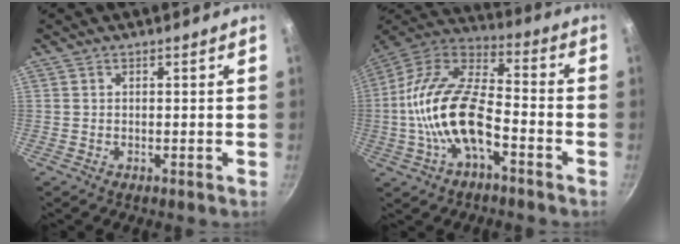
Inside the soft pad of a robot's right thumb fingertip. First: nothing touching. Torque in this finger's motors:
{"motor_torque": [-0.17, 1.13, 2.12, -0.66, 0.61]}